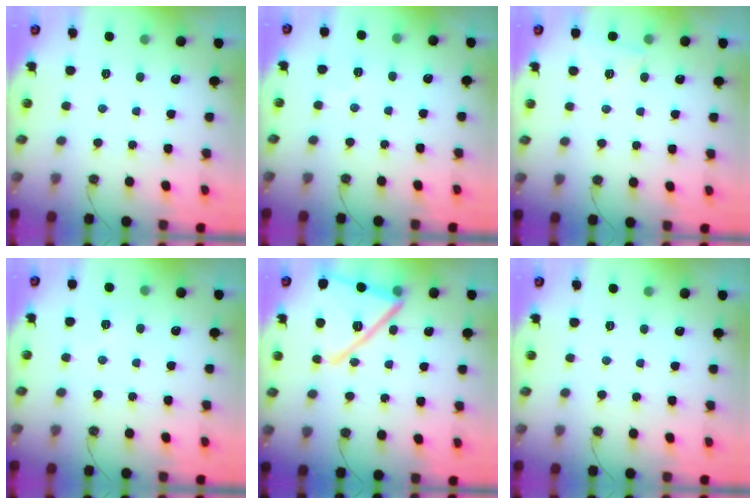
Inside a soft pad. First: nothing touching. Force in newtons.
{"total": 3.8, "press": 3.7, "slide": 0.8}
{"total": 5.1, "press": 5.0, "slide": 0.8}
{"total": 4.9, "press": 4.7, "slide": 1.1}
{"total": 18.3, "press": 17.9, "slide": 3.6}
{"total": 0.0}